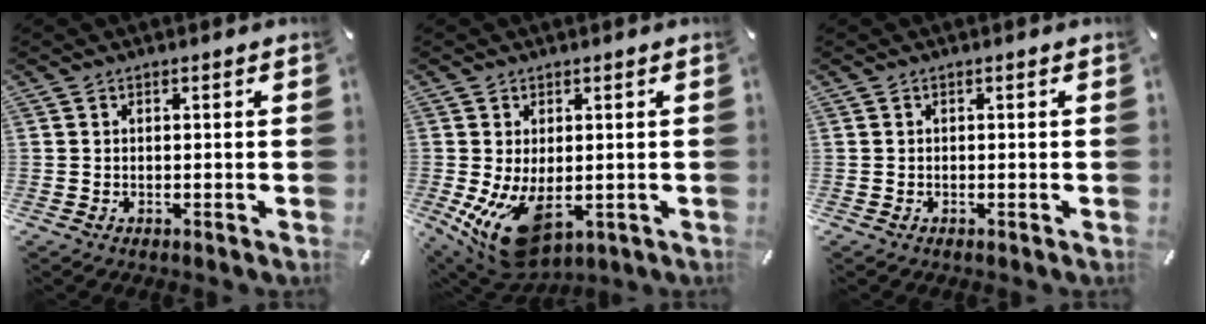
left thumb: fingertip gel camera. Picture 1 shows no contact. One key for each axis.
{"total": 12.0, "fx": -2.4, "fy": 6.5, "fz": 9.8, "tx": -0.184, "ty": -0.005, "tz": -0.032}
{"total": 0.0}